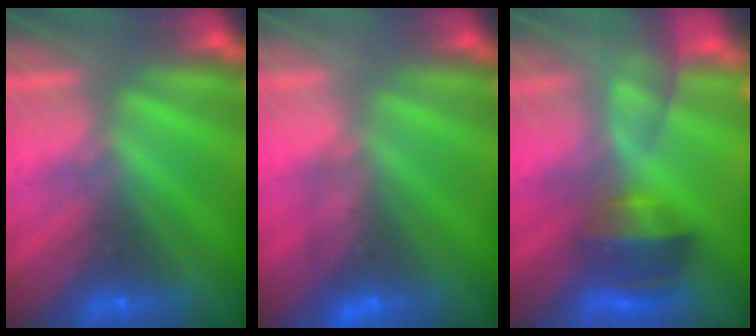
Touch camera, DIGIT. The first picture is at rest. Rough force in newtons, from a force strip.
{"total": 4.7}
{"total": 9.2}